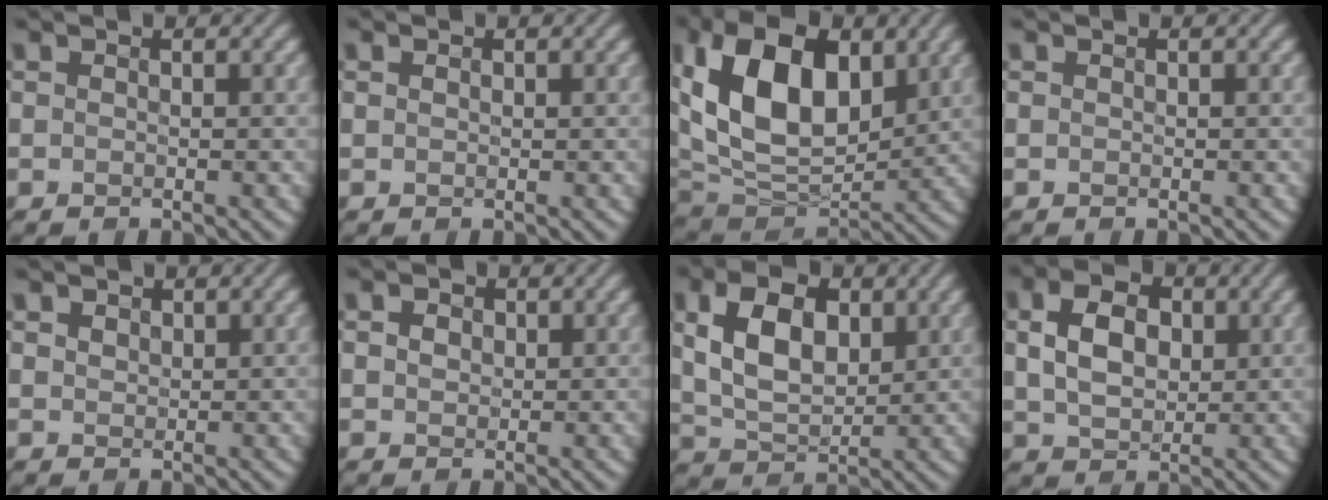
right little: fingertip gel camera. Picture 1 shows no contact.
{"total": 0.0}
{"total": 13.3, "force": [3.2, 8.2, 9.9], "torque": [-0.199, 0.007, 0.062]}
{"total": 0.0}
{"total": 1.4, "force": [0.7, 1.0, 0.5], "torque": [-0.022, 0.000, 0.024]}
{"total": 1.4, "force": [0.2, 1.2, 0.7], "torque": [-0.021, 0.003, 0.006]}
{"total": 7.0, "force": [1.3, 4.3, 5.4], "torque": [-0.115, 0.005, 0.029]}
{"total": 4.9, "force": [0.5, 3.5, 3.5], "torque": [-0.078, 0.004, 0.013]}